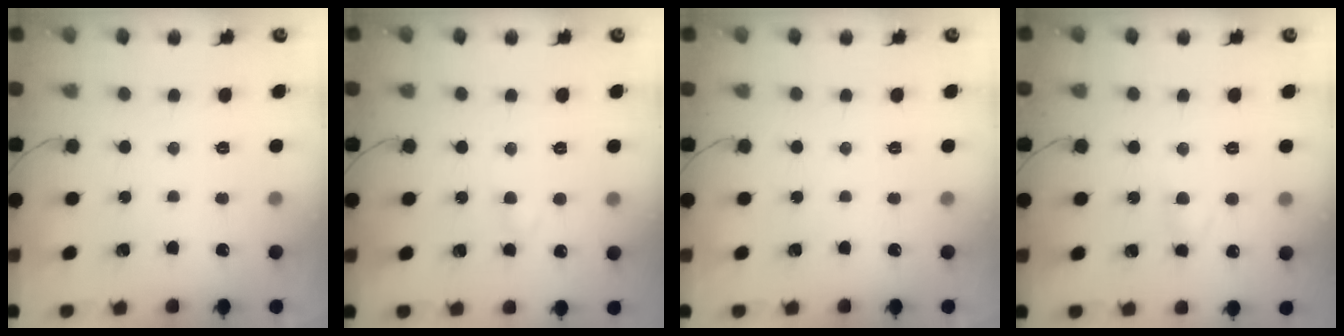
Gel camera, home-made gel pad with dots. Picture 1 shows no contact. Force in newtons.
{"total": 1.9, "press": 1.7, "slide": 0.9}
{"total": 0.0}
{"total": 2.8, "press": 2.6, "slide": 1.1}